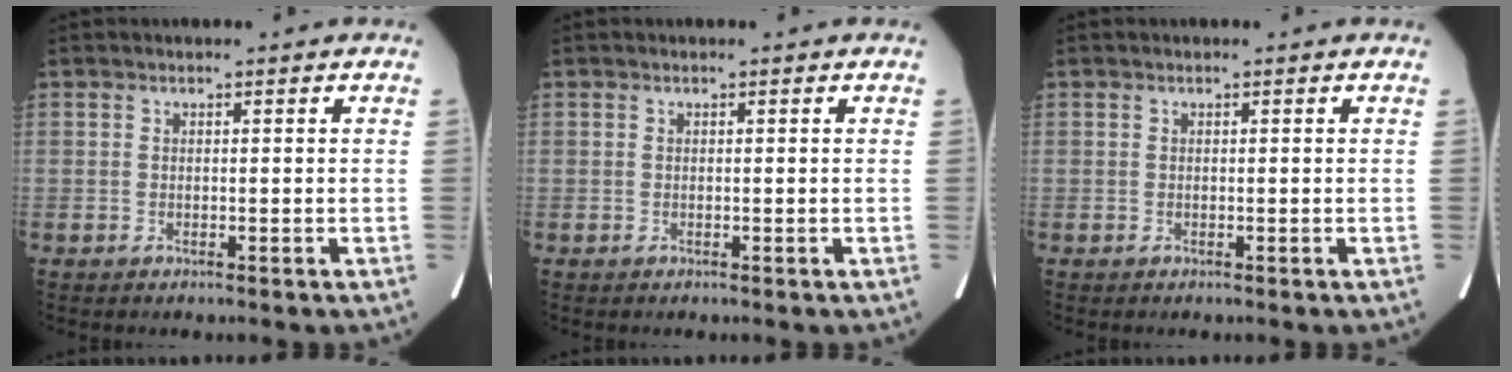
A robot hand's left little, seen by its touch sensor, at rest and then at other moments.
{"total": 0.0}
{"total": 0.0}